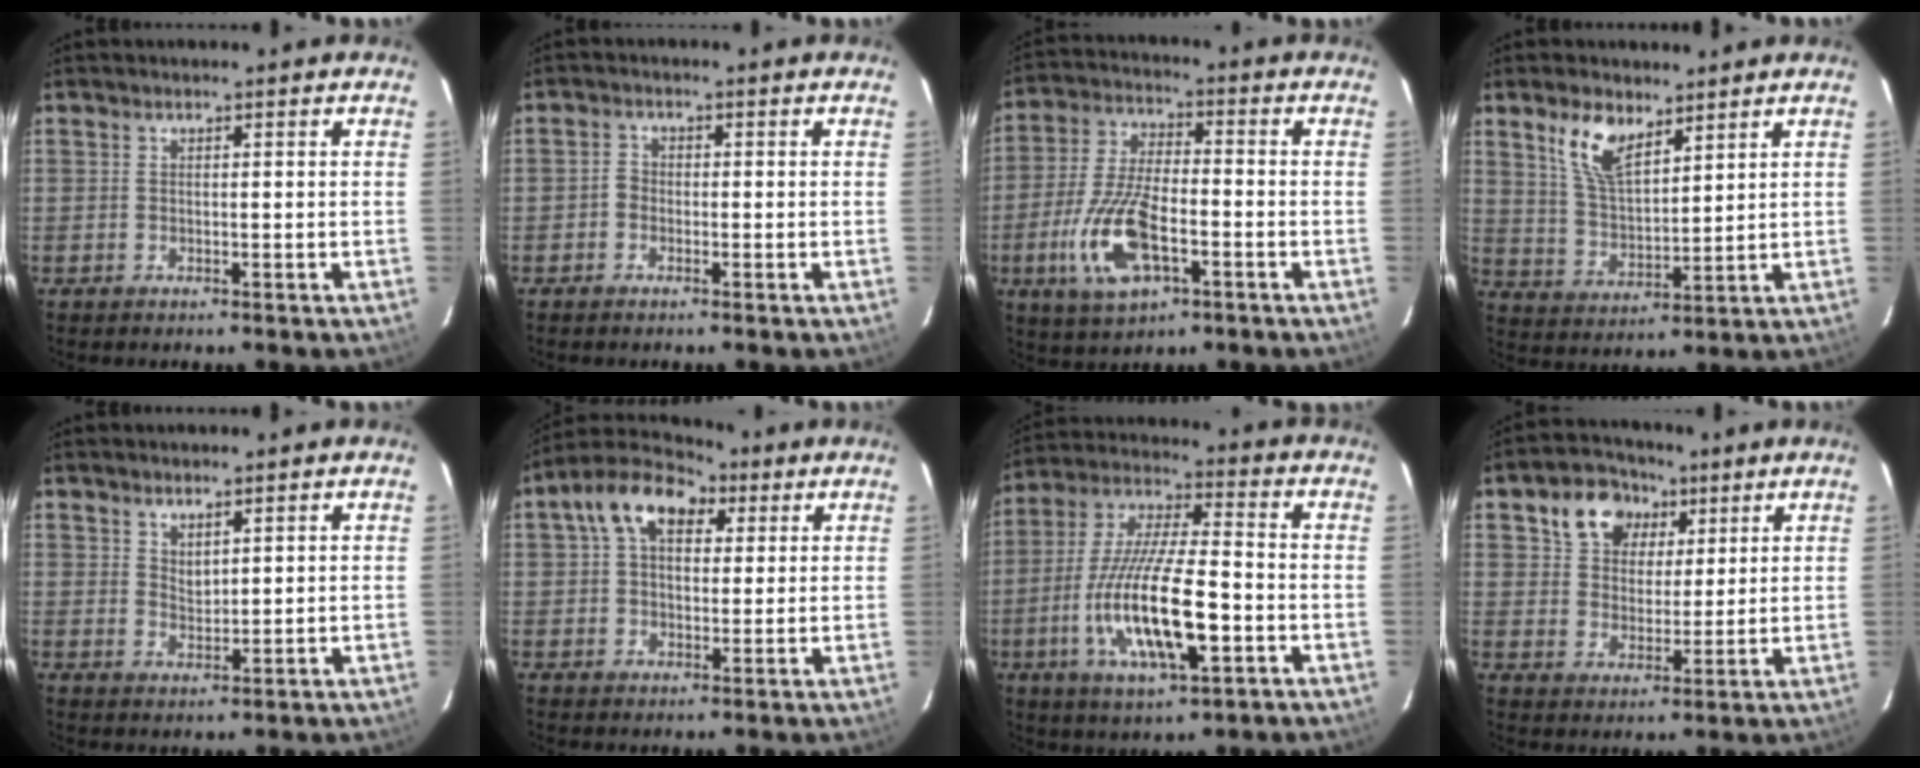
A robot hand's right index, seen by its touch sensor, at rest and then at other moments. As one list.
[{"total": 1.6, "force": [-1.0, 1.2, 0.5], "torque": [-0.008, 0.005, -0.022]}, {"total": 13.9, "force": [-5.0, 5.8, 11.6], "torque": [-0.252, -0.009, -0.091]}, {"total": 9.0, "force": [5.6, 3.9, 5.8], "torque": [-0.112, 0.007, 0.117]}, {"total": 2.6, "force": [2.0, 1.0, 1.3], "torque": [-0.020, -0.003, 0.037]}, {"total": 11.2, "force": [4.3, 7.3, 7.3], "torque": [-0.137, 0.045, 0.064]}, {"total": 17.7, "force": [-5.1, 4.7, 16.3], "torque": [-0.330, -0.015, -0.093]}, {"total": 9.9, "force": [4.9, 7.5, 4.2], "torque": [-0.089, 0.030, 0.088]}]